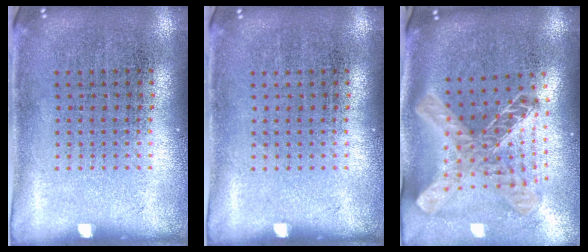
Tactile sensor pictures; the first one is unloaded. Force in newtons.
{"total": 0.0}
{"total": 1.9, "press": 1.6, "slide": 1.1}